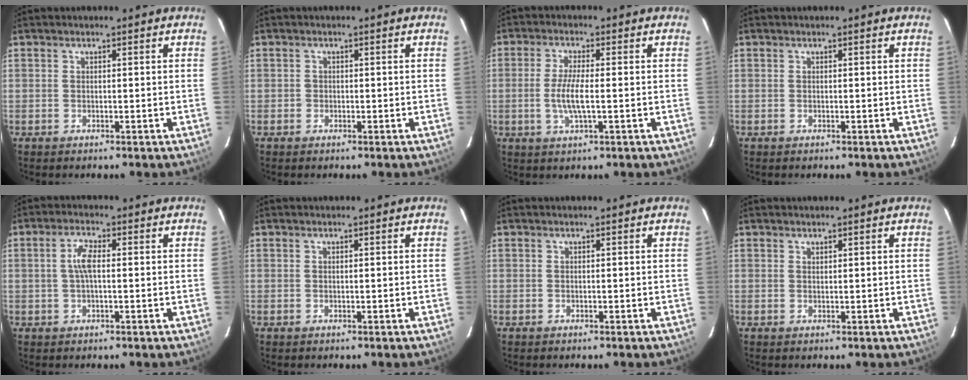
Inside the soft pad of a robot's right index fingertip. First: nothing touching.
{"total": 0.9, "force": [-0.3, 0.8, 0.0], "torque": [0.002, 0.000, -0.004]}
{"total": 5.7, "force": [-0.9, 1.0, 5.6], "torque": [-0.109, -0.006, -0.017]}
{"total": 0.0}
{"total": 3.8, "force": [0.2, 1.4, 3.5], "torque": [-0.072, 0.007, 0.004]}
{"total": 0.0}
{"total": 0.0}
{"total": 0.5, "force": [0.5, 0.2, 0.1], "torque": [-0.001, 0.001, 0.010]}